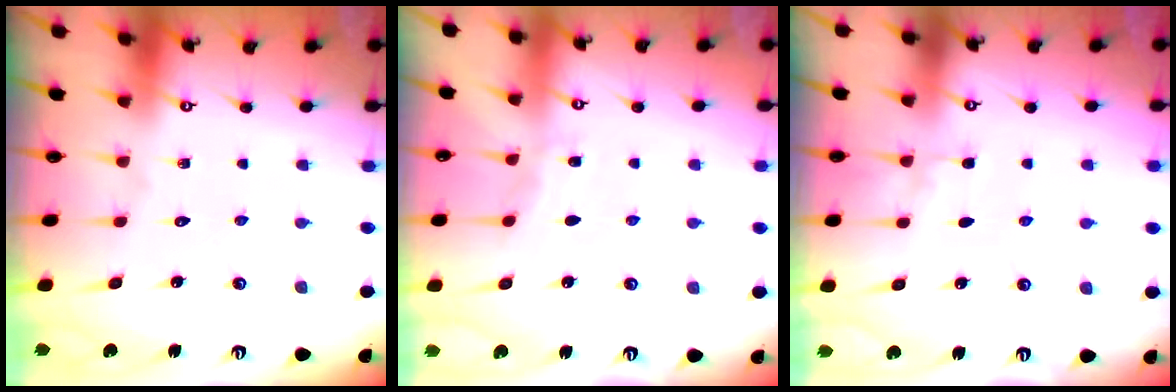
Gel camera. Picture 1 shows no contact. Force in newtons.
{"total": 4.5, "press": 4.5, "slide": 0.5}
{"total": 3.4, "press": 3.4, "slide": 0.5}